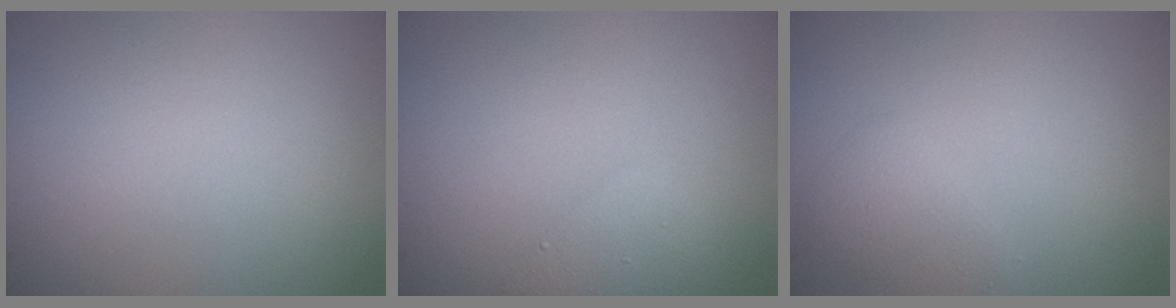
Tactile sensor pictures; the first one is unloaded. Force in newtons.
{"total": 1.9, "press": 1.9, "slide": 0.0}
{"total": 1.6, "press": 1.6, "slide": 0.0}